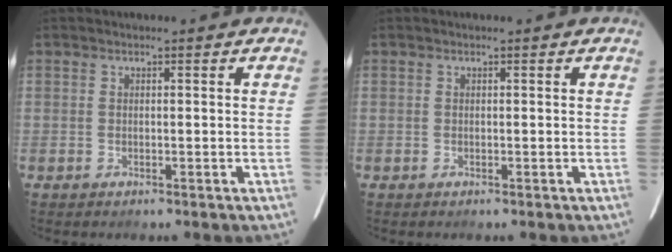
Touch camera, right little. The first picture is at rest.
{"total": 0.0}